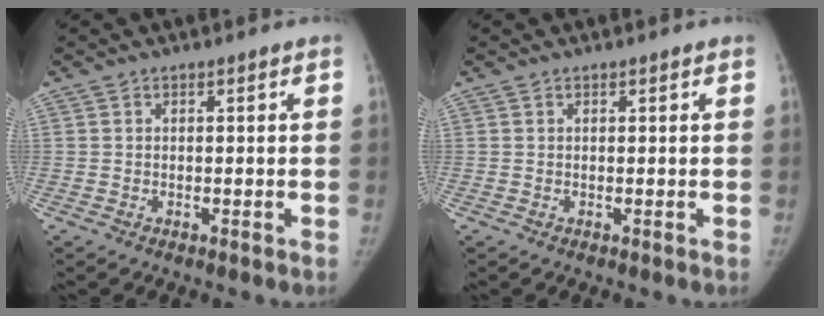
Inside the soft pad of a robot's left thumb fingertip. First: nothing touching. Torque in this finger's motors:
{"motor_torque": [-0.69, -0.15, 0.07, 0.29, -0.11]}